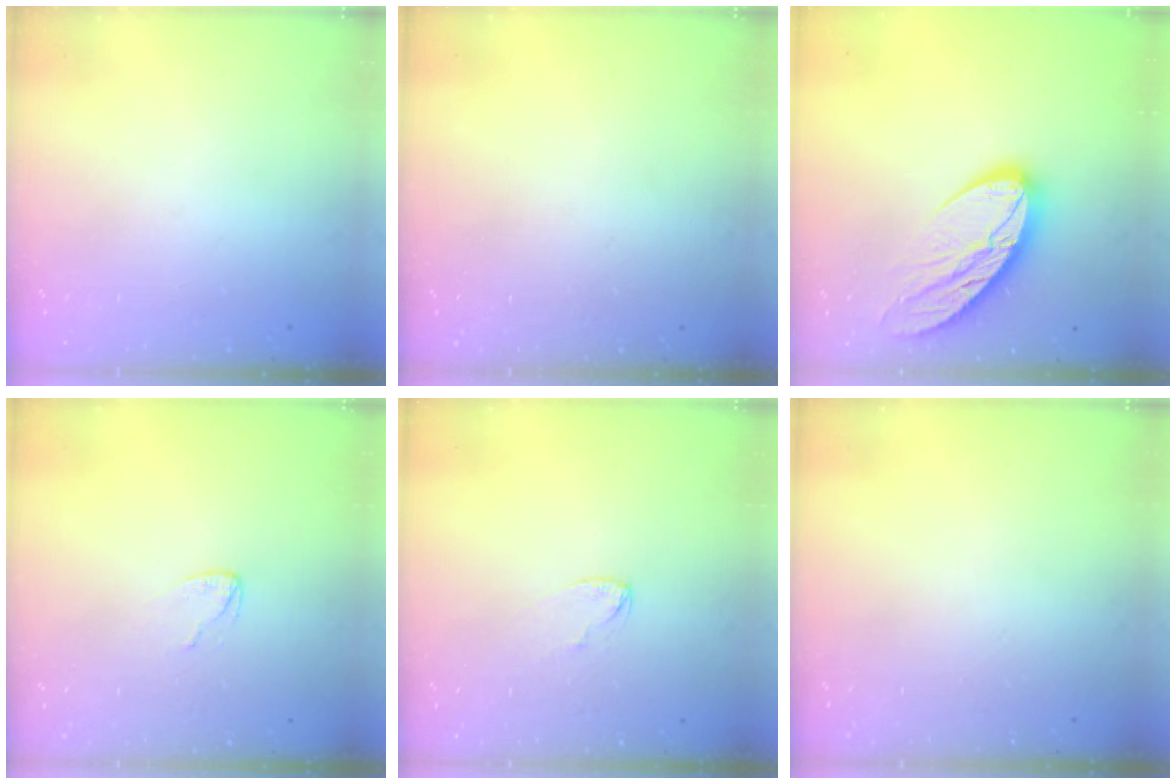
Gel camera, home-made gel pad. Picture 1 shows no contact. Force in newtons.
{"total": 0.0}
{"total": 12.8, "press": 12.8, "slide": 1.0}
{"total": 3.6, "press": 3.6, "slide": 0.3}
{"total": 2.4, "press": 2.4, "slide": 0.2}
{"total": 0.0}